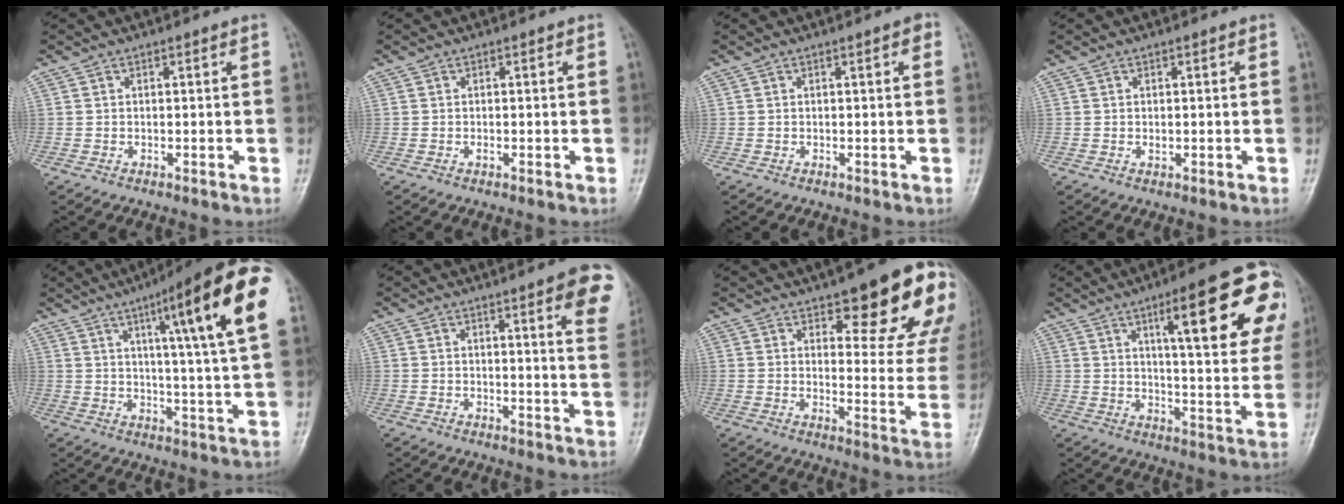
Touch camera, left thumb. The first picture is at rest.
{"total": 0.6, "force": [-0.1, 0.3, 0.4], "torque": [-0.006, 0.000, -0.002]}
{"total": 1.2, "force": [0.4, 0.3, 1.1], "torque": [-0.015, 0.003, 0.003]}
{"total": 0.9, "force": [0.1, 0.6, 0.6], "torque": [-0.006, -0.001, 0.003]}
{"total": 21.0, "force": [8.6, 2.4, 19.0], "torque": [-0.252, -0.020, 0.113]}
{"total": 10.7, "force": [5.6, 1.8, 8.9], "torque": [-0.086, -0.022, 0.057]}
{"total": 19.0, "force": [10.9, 6.2, 14.2], "torque": [-0.128, -0.054, 0.135]}
{"total": 22.3, "force": [9.3, 5.3, 19.5], "torque": [-0.229, -0.017, 0.124]}